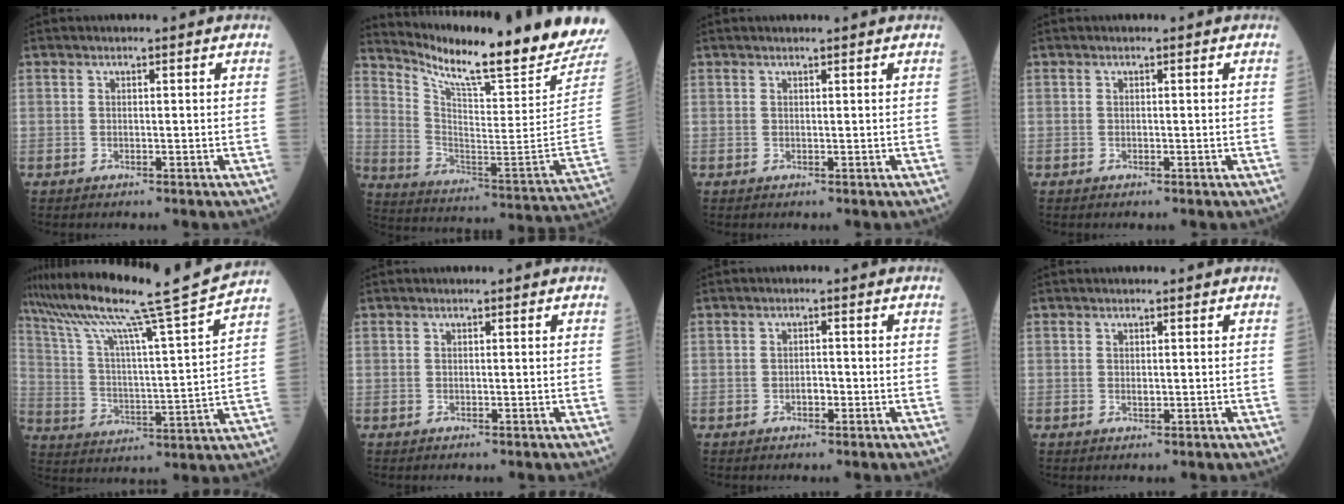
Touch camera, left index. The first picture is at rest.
{"total": 21.8, "force": [19.6, -0.5, 9.4], "torque": [-0.180, -0.106, 0.283]}
{"total": 1.4, "force": [1.1, -0.3, 0.7], "torque": [-0.009, 0.007, 0.015]}
{"total": 0.6, "force": [-0.6, 0.0, -0.1], "torque": [0.002, -0.005, -0.010]}
{"total": 20.2, "force": [16.9, -3.1, 10.7], "torque": [-0.196, -0.035, 0.261]}
{"total": 0.0}
{"total": 1.7, "force": [-1.2, 0.7, 0.9], "torque": [-0.014, -0.002, -0.020]}
{"total": 0.8, "force": [-0.3, 0.3, 0.6], "torque": [-0.013, -0.002, -0.002]}